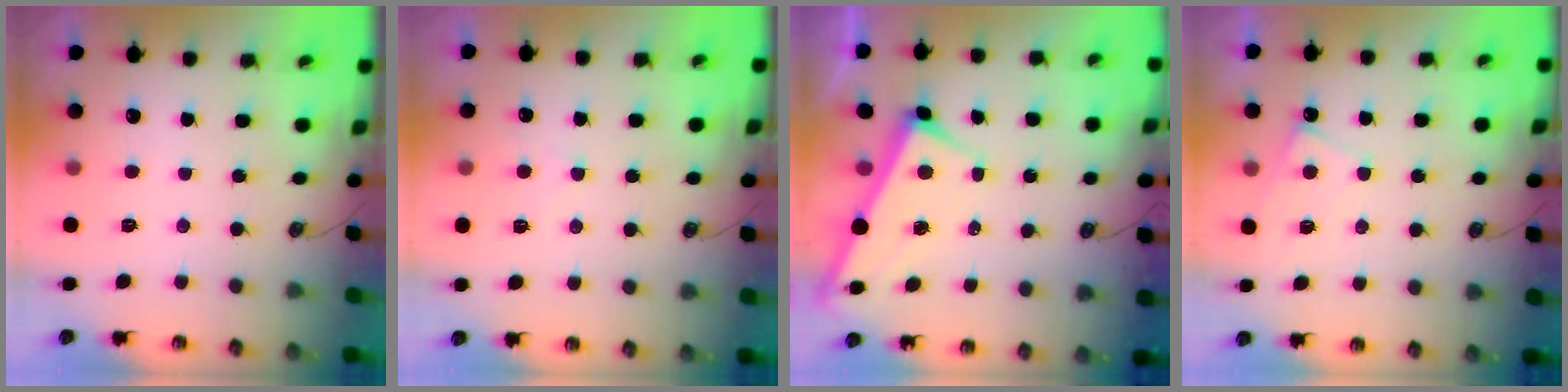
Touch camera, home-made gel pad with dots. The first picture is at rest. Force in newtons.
{"total": 5.9, "press": 5.9, "slide": 0.4}
{"total": 2.9, "press": 2.9, "slide": 0.2}
{"total": 1.7, "press": 1.7, "slide": 0.4}